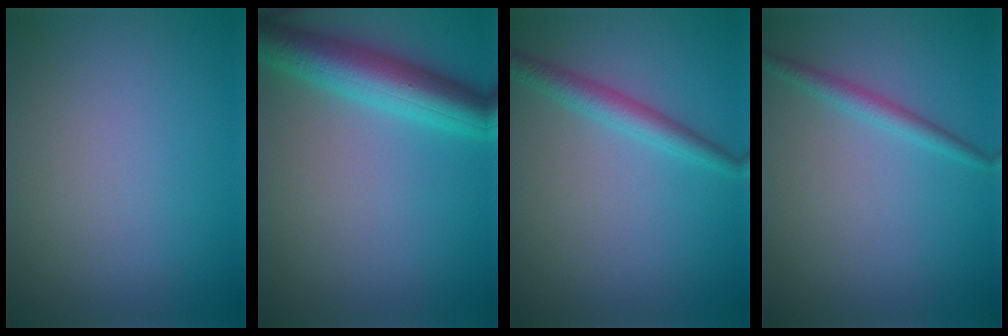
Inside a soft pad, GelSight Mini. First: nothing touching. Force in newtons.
{"total": 6.6, "press": 6.6, "slide": 0.1}
{"total": 2.5, "press": 2.5, "slide": 0.1}
{"total": 1.8, "press": 1.8, "slide": 0.0}